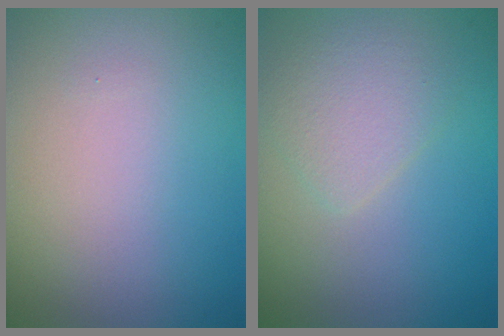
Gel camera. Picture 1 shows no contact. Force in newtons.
{"total": 2.3, "press": 2.3, "slide": 0.1}